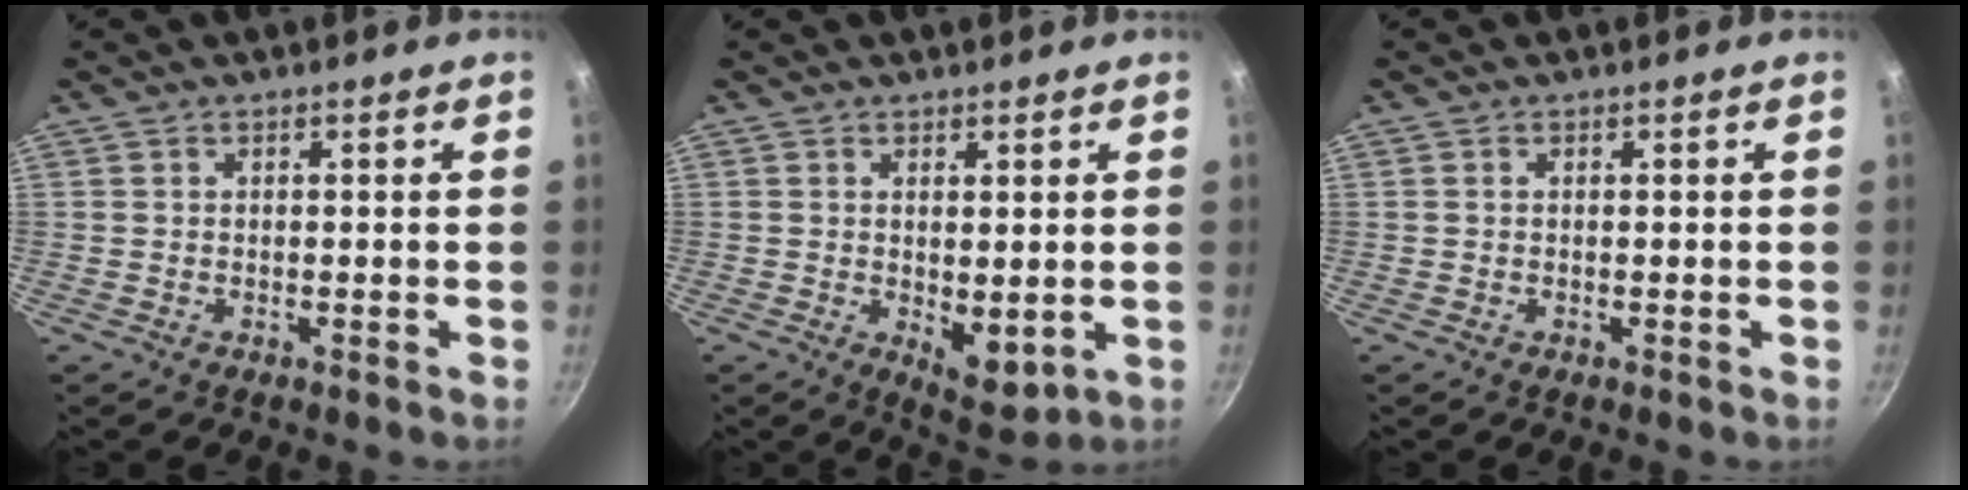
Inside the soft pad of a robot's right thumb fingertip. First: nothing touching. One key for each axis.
{"total": 6.0, "fx": 0.1, "fy": 2.8, "fz": 5.3, "tx": -0.064, "ty": -0.021, "tz": 0.010}
{"total": 0.0}